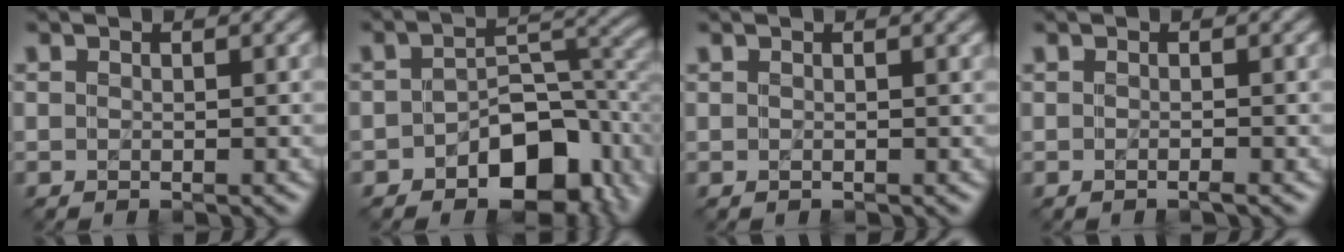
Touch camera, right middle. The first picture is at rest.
{"total": 8.8, "force": [-3.2, 5.1, 6.4], "torque": [-0.077, -0.001, -0.051]}
{"total": 1.2, "force": [0.5, 0.4, 1.0], "torque": [-0.011, 0.004, 0.001]}
{"total": 0.8, "force": [-0.3, 0.1, 0.7], "torque": [-0.010, -0.003, -0.008]}